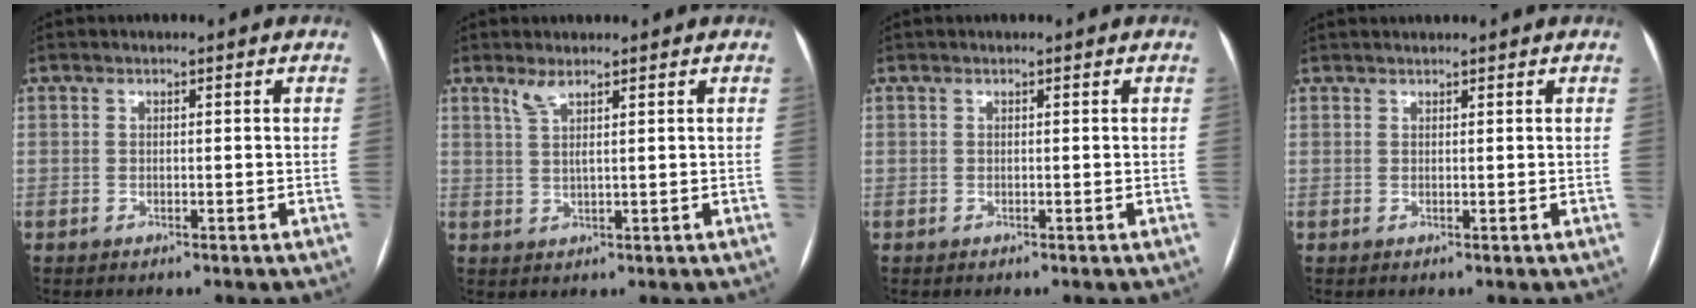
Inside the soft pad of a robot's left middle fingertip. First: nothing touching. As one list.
[{"total": 2.5, "force": [1.7, 0.0, 1.8], "torque": [-0.047, 0.000, 0.038]}, {"total": 0.0}, {"total": 1.3, "force": [1.2, 0.1, 0.3], "torque": [-0.005, 0.019, 0.024]}]